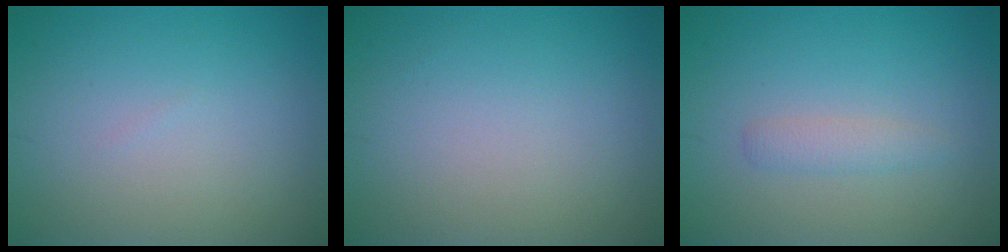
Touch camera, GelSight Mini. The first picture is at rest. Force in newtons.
{"total": 0.0}
{"total": 1.5, "press": 1.5, "slide": 0.0}